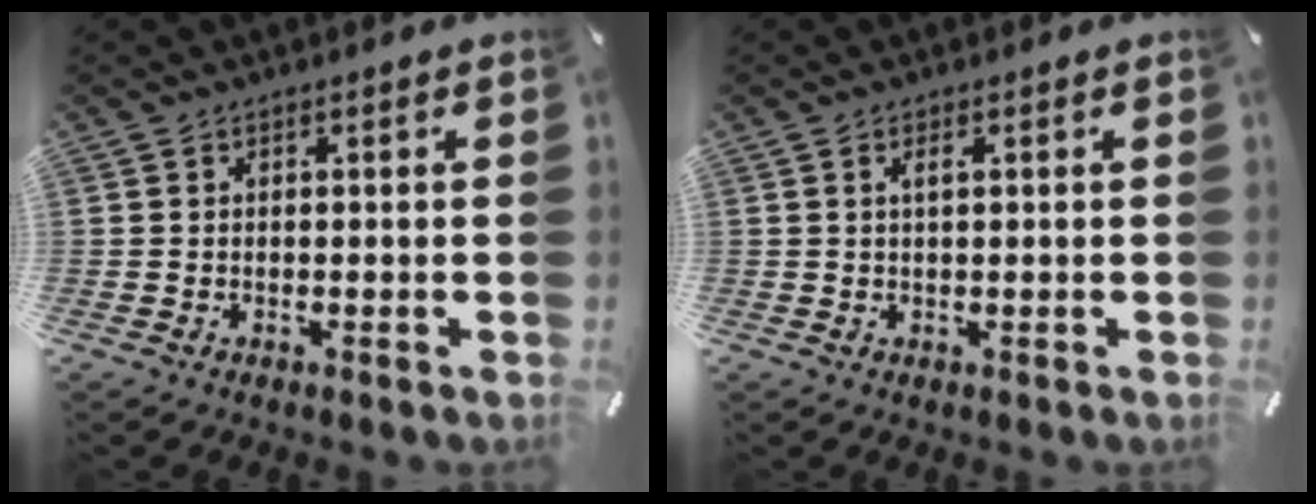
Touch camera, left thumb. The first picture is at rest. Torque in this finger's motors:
{"motor_torque": [0.45, 0.46, 0.39, -0.11, -0.03]}